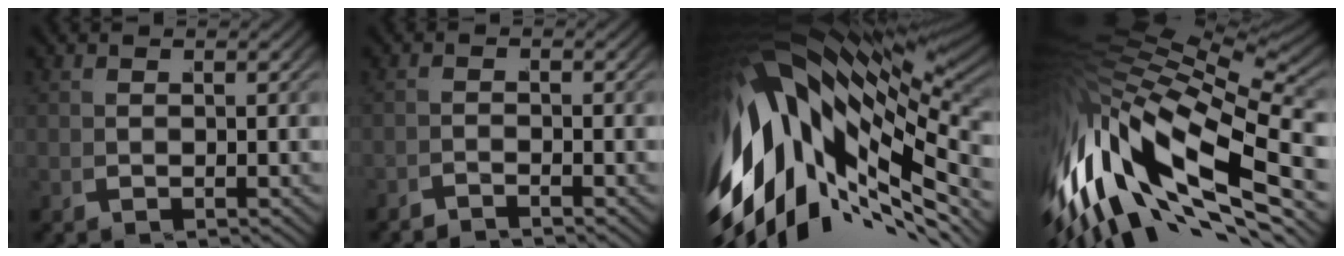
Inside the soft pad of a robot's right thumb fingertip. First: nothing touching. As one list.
[{"total": 1.3, "force": [-1.2, -0.2, -0.3], "torque": [0.013, 0.001, -0.028]}, {"total": 23.4, "force": [-1.5, 13.4, 19.1], "torque": [-0.341, -0.009, -0.009]}, {"total": 17.1, "force": [0.0, 8.5, 14.9], "torque": [-0.309, -0.001, 0.009]}]